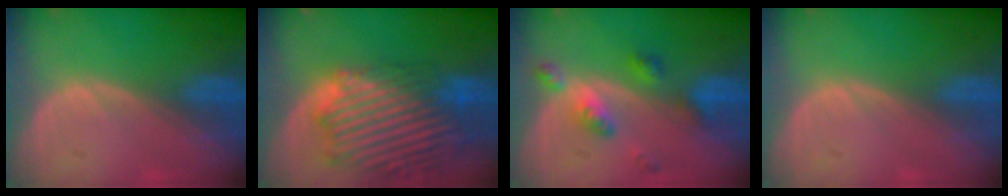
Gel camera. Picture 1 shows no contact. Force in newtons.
{"total": 14.3, "press": 12.3, "slide": 7.4}
{"total": 5.8, "press": 5.0, "slide": 2.8}
{"total": 0.0}